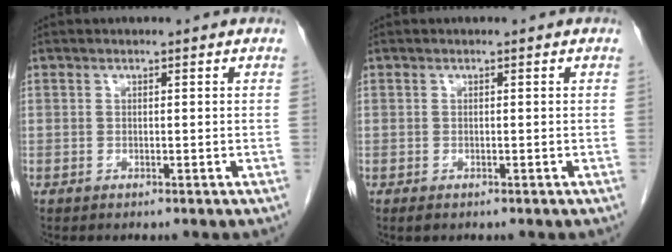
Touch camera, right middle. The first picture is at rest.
{"total": 0.5, "force": [-0.3, 0.3, 0.2], "torque": [-0.006, 0.000, -0.003]}